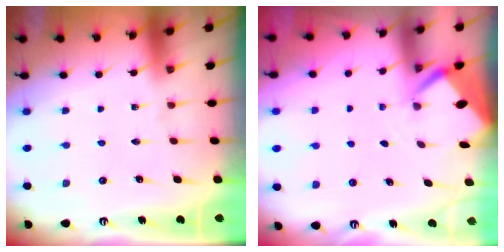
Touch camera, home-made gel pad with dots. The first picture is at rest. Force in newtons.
{"total": 2.5, "press": 2.5, "slide": 0.3}